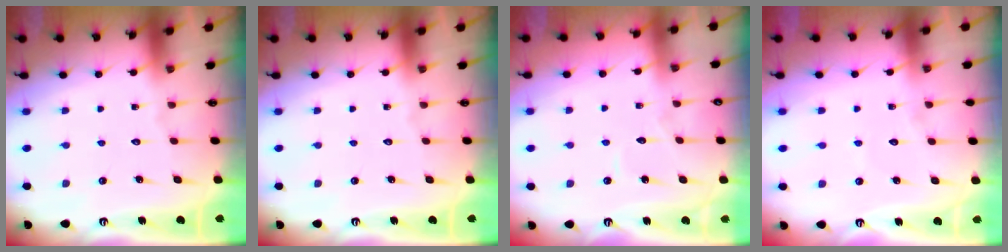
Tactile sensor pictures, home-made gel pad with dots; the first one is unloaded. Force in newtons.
{"total": 0.0}
{"total": 2.7, "press": 2.7, "slide": 0.2}
{"total": 2.6, "press": 2.5, "slide": 0.2}